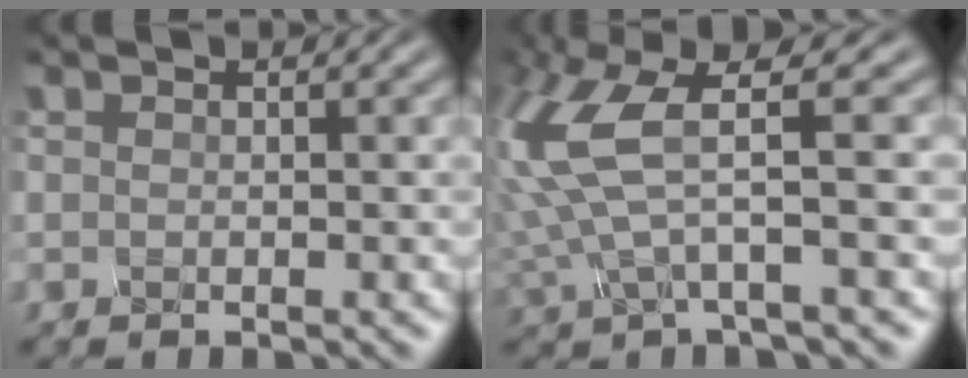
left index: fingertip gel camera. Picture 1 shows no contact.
{"total": 5.9, "force": [1.6, 0.8, 5.6], "torque": [-0.158, 0.007, 0.040]}